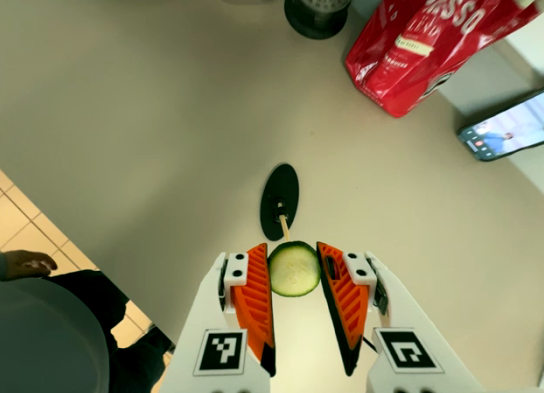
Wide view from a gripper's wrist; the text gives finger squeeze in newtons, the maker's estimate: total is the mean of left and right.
{"total": 8.4, "left": 8.8, "right": 8.0}